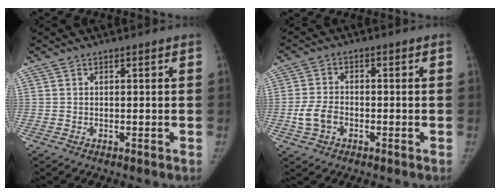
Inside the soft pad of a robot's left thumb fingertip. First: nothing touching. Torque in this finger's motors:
{"motor_torque": [-0.36, 0.44, 0.27, 0.07, 0.02]}